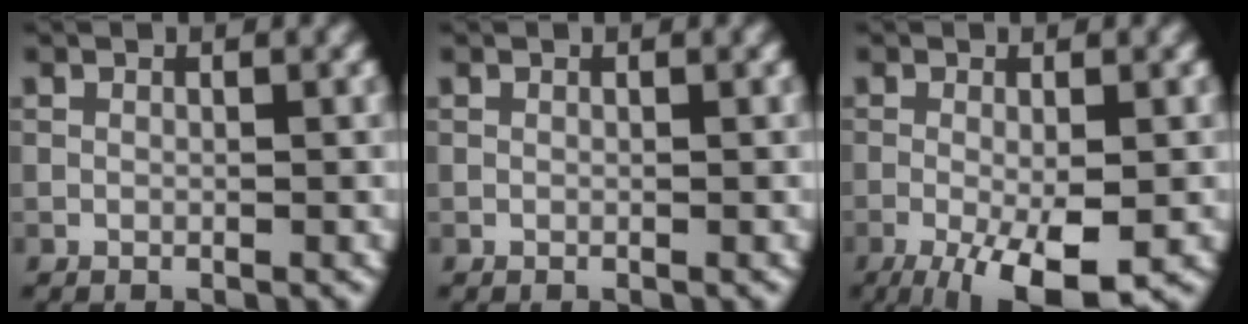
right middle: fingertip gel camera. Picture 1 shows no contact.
{"total": 0.0}
{"total": 6.9, "force": [-2.9, 2.0, 5.9], "torque": [-0.104, -0.011, -0.044]}